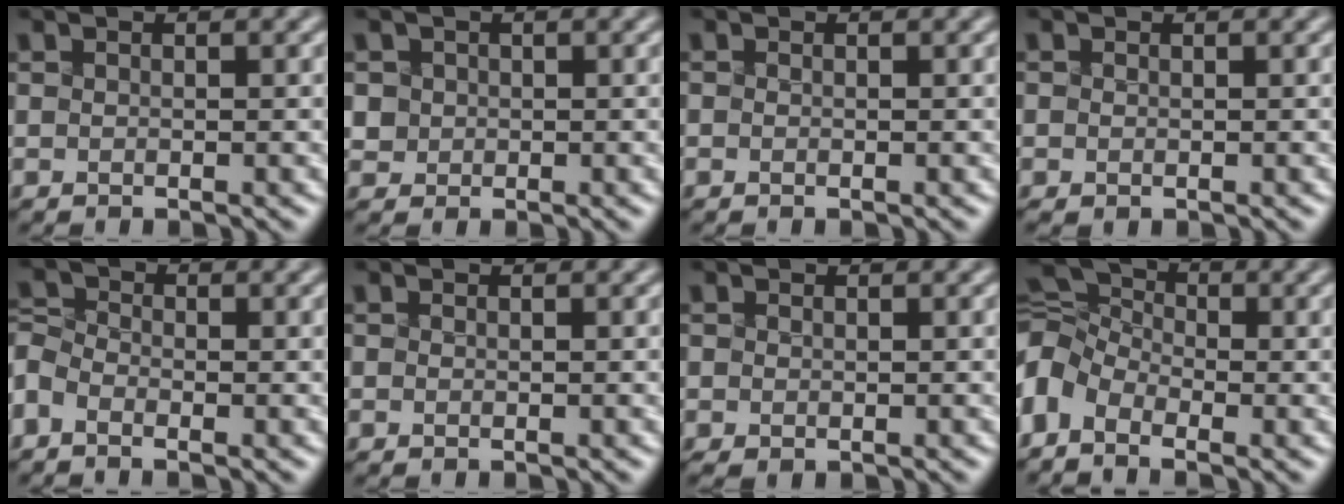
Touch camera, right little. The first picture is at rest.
{"total": 1.9, "force": [0.2, 1.9, 0.5], "torque": [-0.008, 0.002, 0.018]}
{"total": 0.0}
{"total": 0.6, "force": [-0.3, 0.5, 0.1], "torque": [0.002, -0.002, 0.001]}
{"total": 3.5, "force": [-2.3, 2.0, 1.6], "torque": [-0.029, 0.006, -0.045]}
{"total": 0.0}
{"total": 0.9, "force": [-0.3, 0.8, 0.4], "torque": [-0.004, -0.001, 0.001]}
{"total": 6.2, "force": [-2.8, 3.7, 4.1], "torque": [-0.090, 0.007, -0.059]}